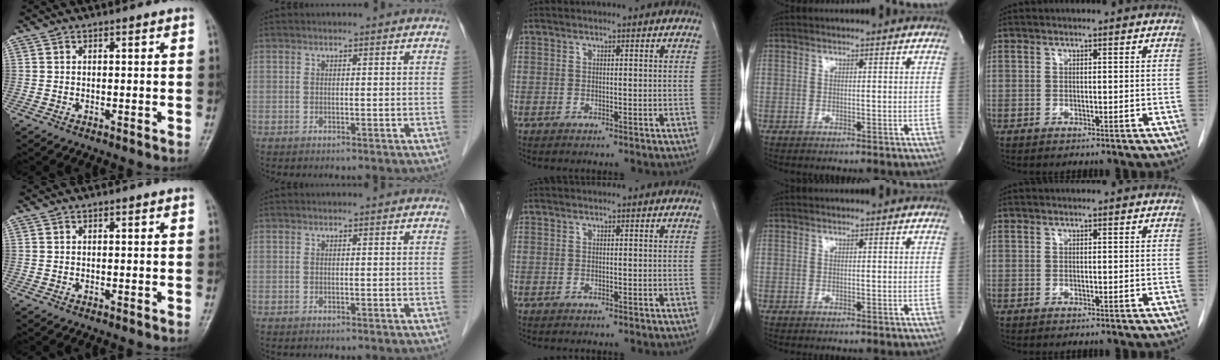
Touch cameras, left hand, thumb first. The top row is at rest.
{}